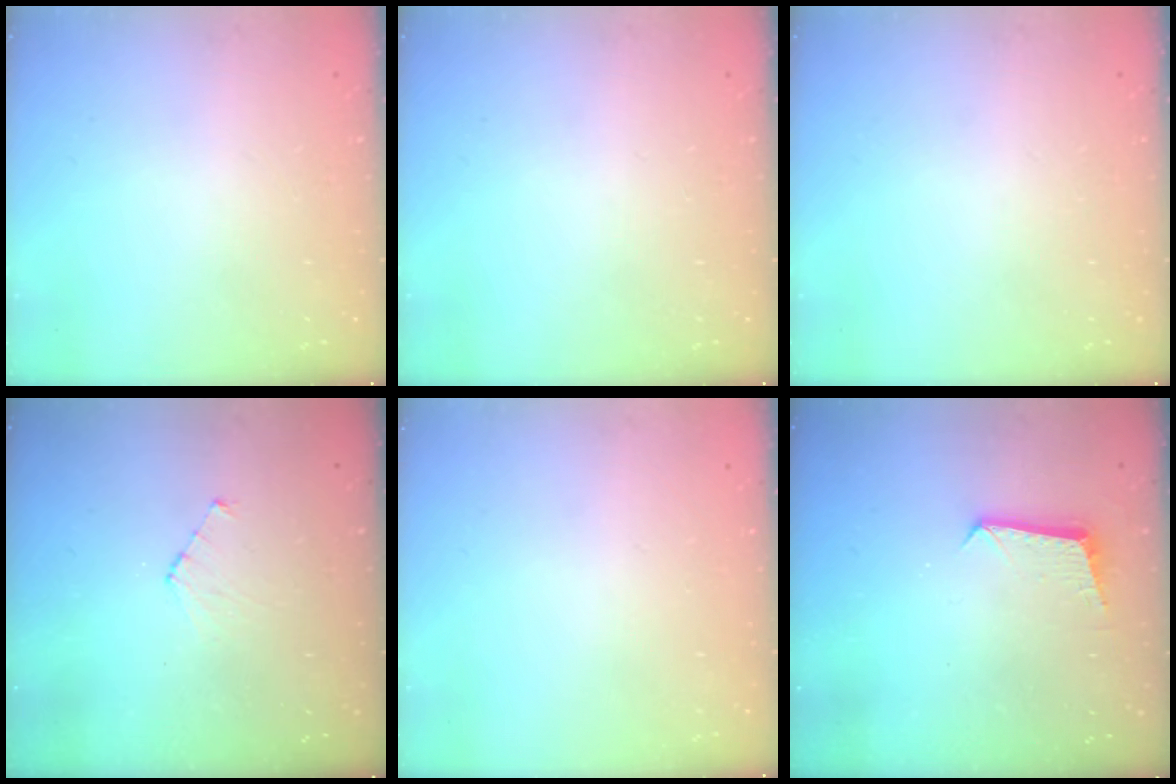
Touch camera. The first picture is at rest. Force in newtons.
{"total": 0.0}
{"total": 0.0}
{"total": 4.3, "press": 4.3, "slide": 0.4}
{"total": 0.0}
{"total": 7.1, "press": 7.1, "slide": 0.5}